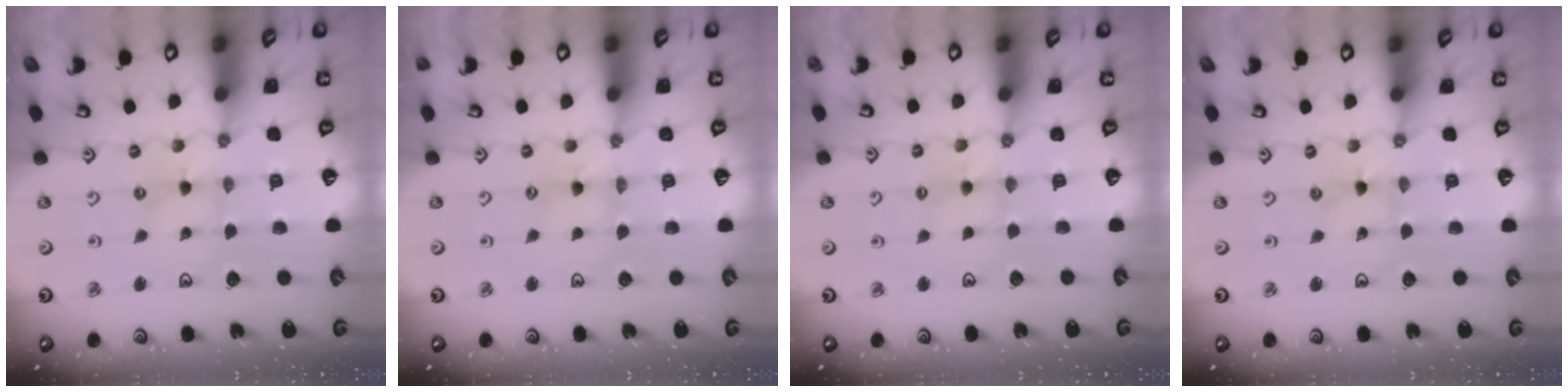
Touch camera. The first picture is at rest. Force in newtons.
{"total": 0.0}
{"total": 2.8, "press": 2.8, "slide": 0.4}
{"total": 0.0}